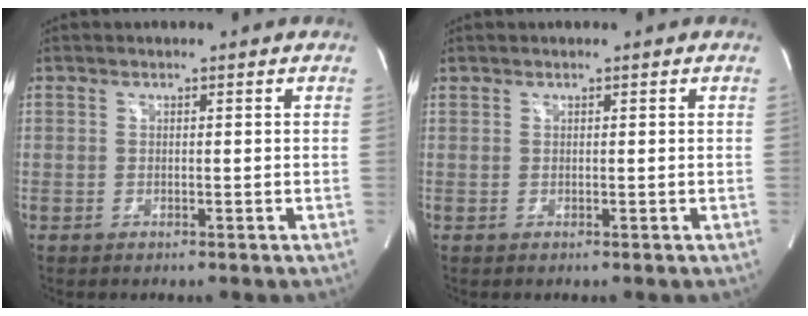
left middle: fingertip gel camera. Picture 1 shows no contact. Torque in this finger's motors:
{"motor_torque": [0.36, -0.27, 0.14, 0.09]}